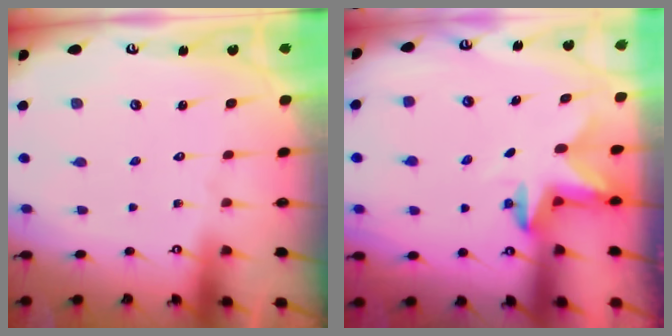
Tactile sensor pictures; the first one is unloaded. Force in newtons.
{"total": 2.9, "press": 2.9, "slide": 0.5}